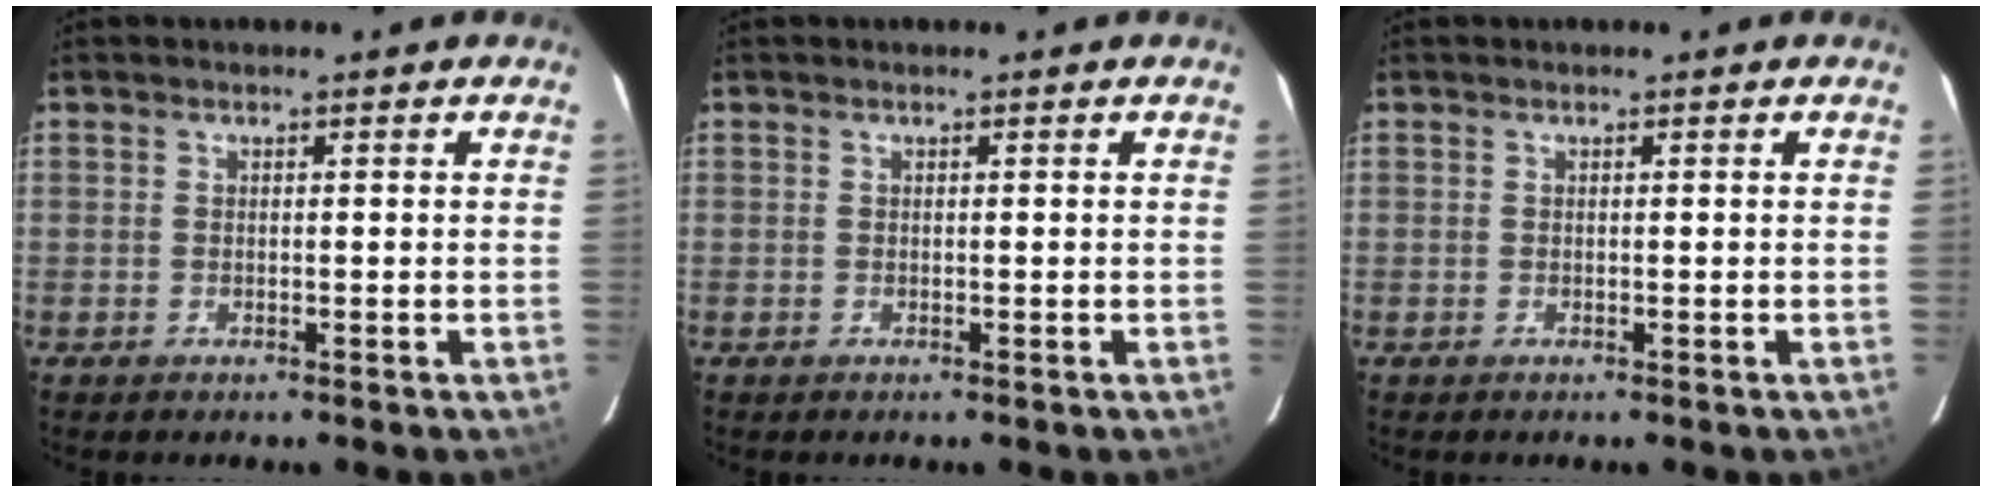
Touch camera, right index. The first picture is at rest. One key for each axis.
{"total": 0.0}
{"total": 0.0}